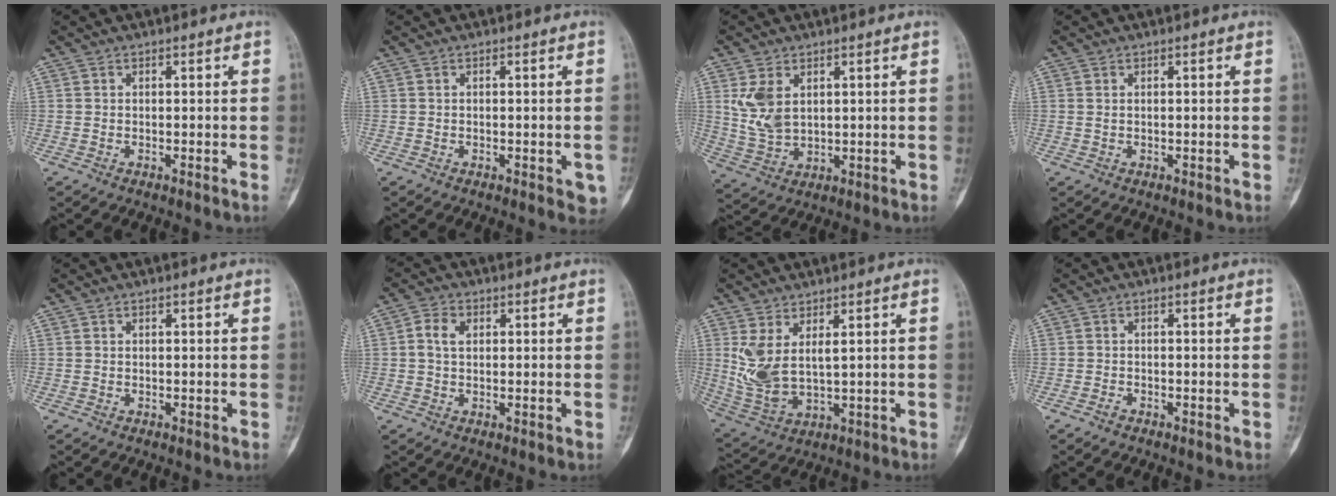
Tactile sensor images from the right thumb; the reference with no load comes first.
{"total": 3.0, "force": [-1.1, 1.7, 2.2], "torque": [-0.002, 0.004, -0.013]}
{"total": 7.8, "force": [2.3, 5.2, 5.3], "torque": [-0.093, -0.007, 0.060]}
{"total": 0.6, "force": [0.1, 0.5, 0.3], "torque": [-0.003, 0.001, 0.001]}
{"total": 0.0}
{"total": 3.8, "force": [0.5, 2.8, 2.5], "torque": [-0.044, 0.007, 0.005]}
{"total": 8.9, "force": [2.4, 4.6, 7.2], "torque": [-0.150, -0.015, 0.069]}
{"total": 1.2, "force": [-0.9, 0.8, 0.2], "torque": [-0.001, 0.004, -0.021]}